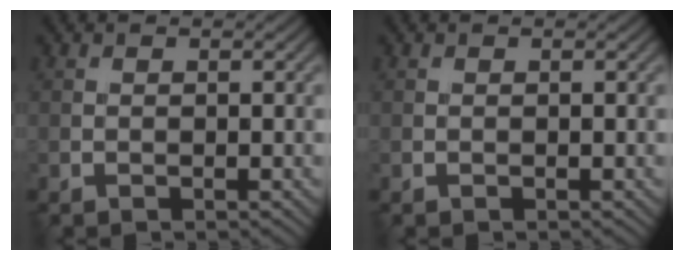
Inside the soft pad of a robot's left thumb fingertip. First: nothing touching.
{"total": 0.0}